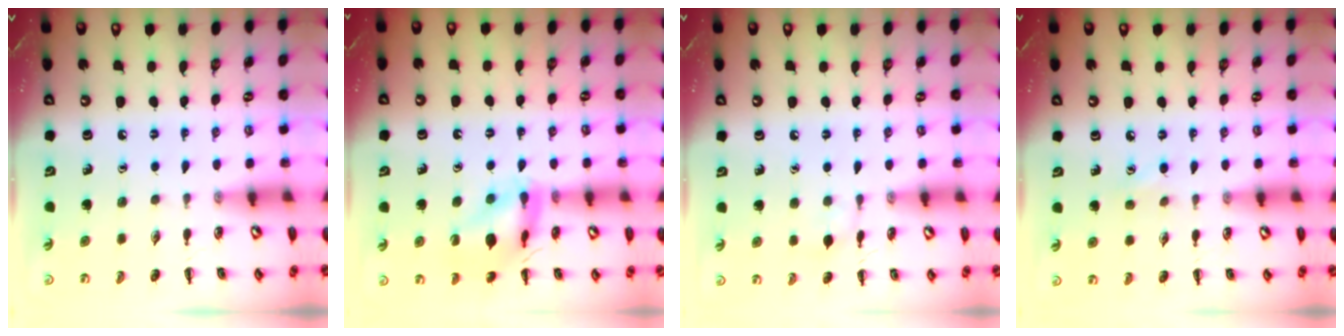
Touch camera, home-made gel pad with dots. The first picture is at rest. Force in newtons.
{"total": 14.9, "press": 14.8, "slide": 1.6}
{"total": 5.3, "press": 5.0, "slide": 1.8}
{"total": 2.0, "press": 1.9, "slide": 0.6}